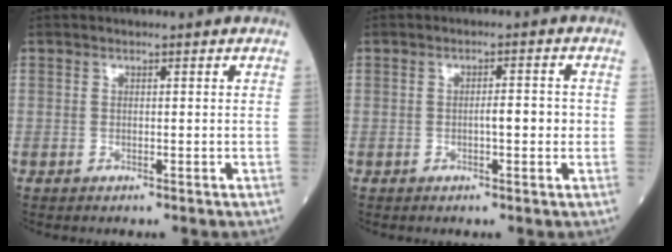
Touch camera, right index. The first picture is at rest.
{"total": 3.0, "force": [-0.4, 0.7, 2.9], "torque": [-0.043, 0.005, -0.008]}